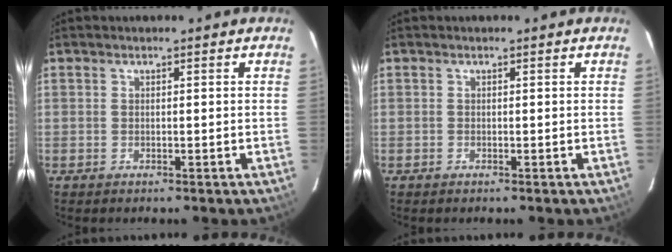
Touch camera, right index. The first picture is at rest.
{"total": 0.0}